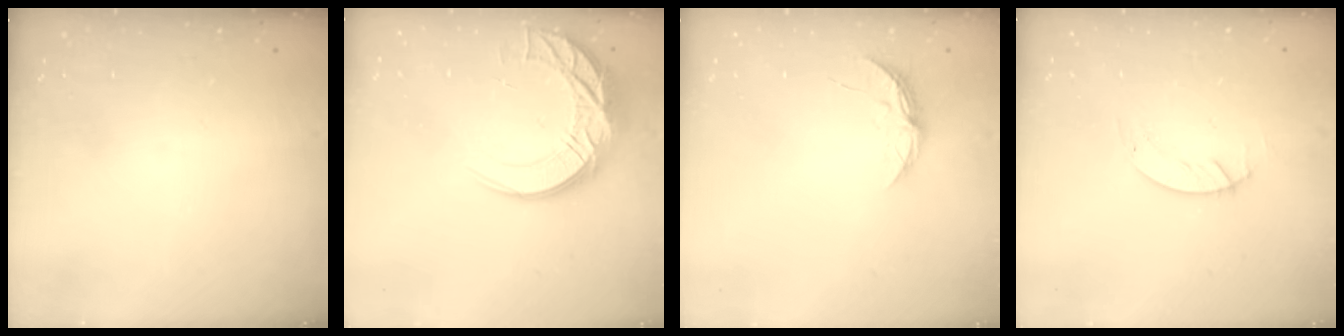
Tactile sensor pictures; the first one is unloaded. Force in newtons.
{"total": 14.6, "press": 14.6, "slide": 1.0}
{"total": 5.3, "press": 5.3, "slide": 0.5}
{"total": 1.4, "press": 1.4, "slide": 0.2}